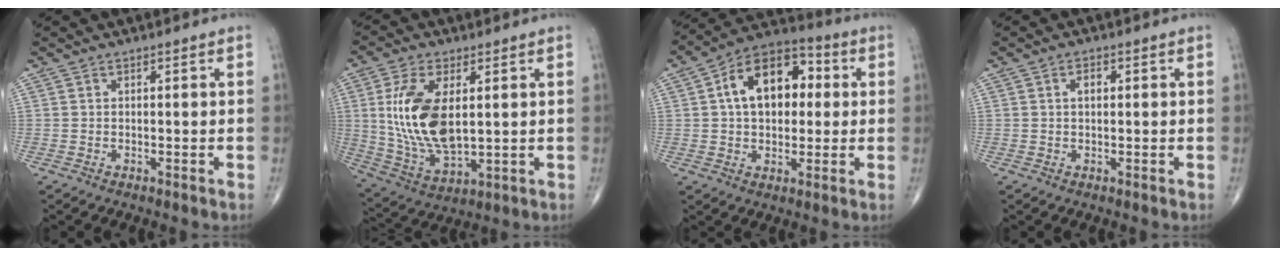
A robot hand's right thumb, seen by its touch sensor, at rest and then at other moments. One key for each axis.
{"total": 15.6, "fx": 2.4, "fy": 7.9, "fz": 13.2, "tx": -0.260, "ty": -0.017, "tz": 0.058}
{"total": 15.3, "fx": 2.6, "fy": 9.8, "fz": 11.5, "tx": -0.148, "ty": 0.024, "tz": 0.031}
{"total": 2.0, "fx": 0.4, "fy": 1.1, "fz": 1.5, "tx": -0.022, "ty": 0.005, "tz": 0.005}